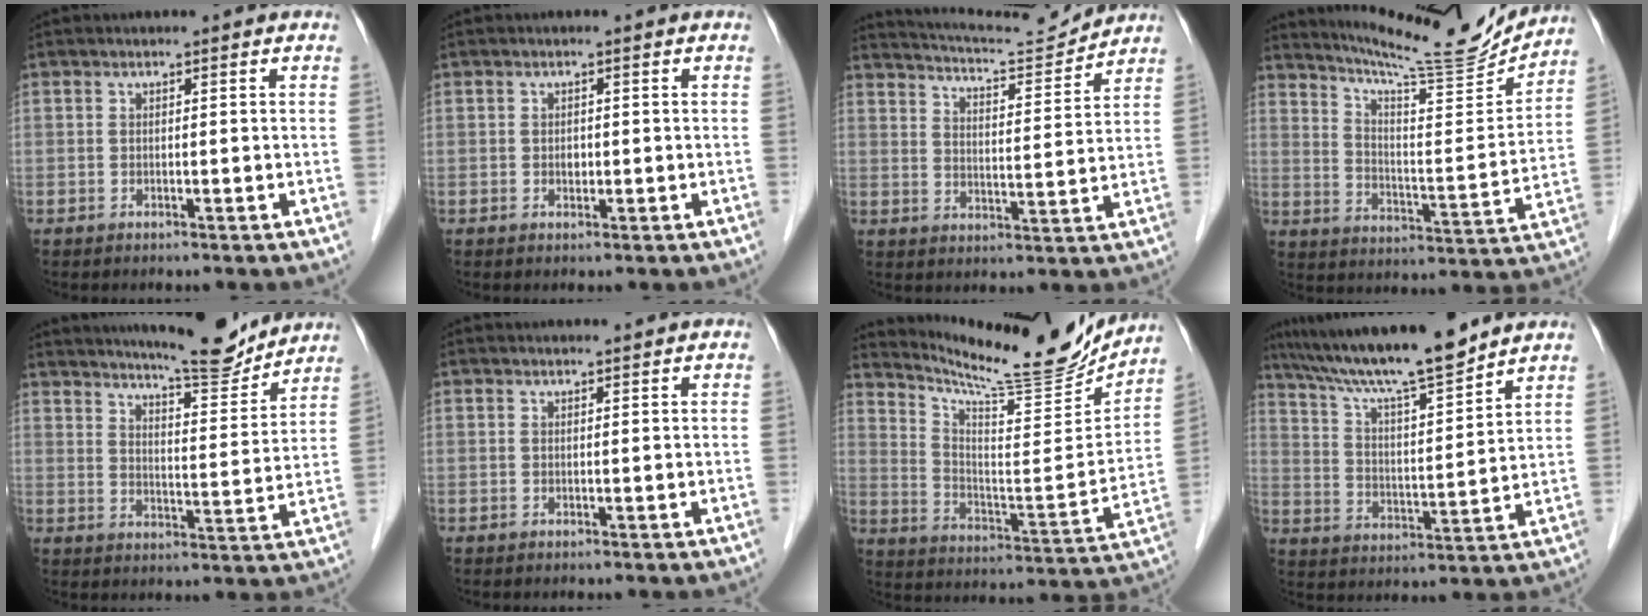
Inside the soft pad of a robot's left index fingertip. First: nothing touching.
{"total": 0.9, "force": [0.0, 0.7, 0.5], "torque": [-0.009, 0.001, 0.000]}
{"total": 10.6, "force": [10.5, -0.6, 1.5], "torque": [-0.036, -0.009, 0.162]}
{"total": 17.0, "force": [16.2, 0.2, 5.0], "torque": [-0.092, -0.044, 0.238]}
{"total": 13.4, "force": [12.5, 1.3, 4.7], "torque": [-0.072, -0.013, 0.175]}
{"total": 1.2, "force": [1.2, -0.2, 0.2], "torque": [-0.005, 0.003, 0.022]}
{"total": 18.9, "force": [17.9, 1.0, 6.0], "torque": [-0.116, -0.065, 0.266]}
{"total": 15.1, "force": [13.1, 0.0, 7.4], "torque": [-0.132, 0.005, 0.225]}